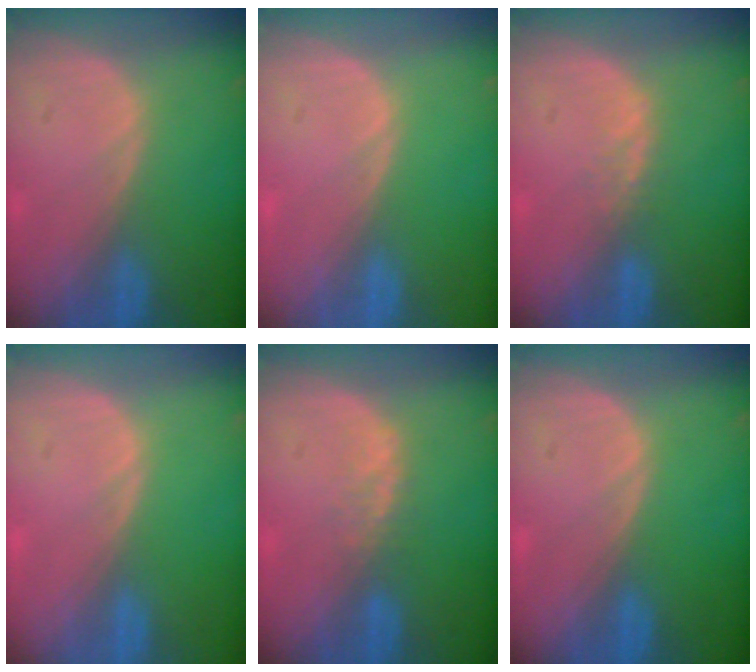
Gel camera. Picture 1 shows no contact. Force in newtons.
{"total": 0.0}
{"total": 1.4, "press": 1.4, "slide": 0.3}
{"total": 0.0}
{"total": 1.9, "press": 1.8, "slide": 0.5}
{"total": 0.0}